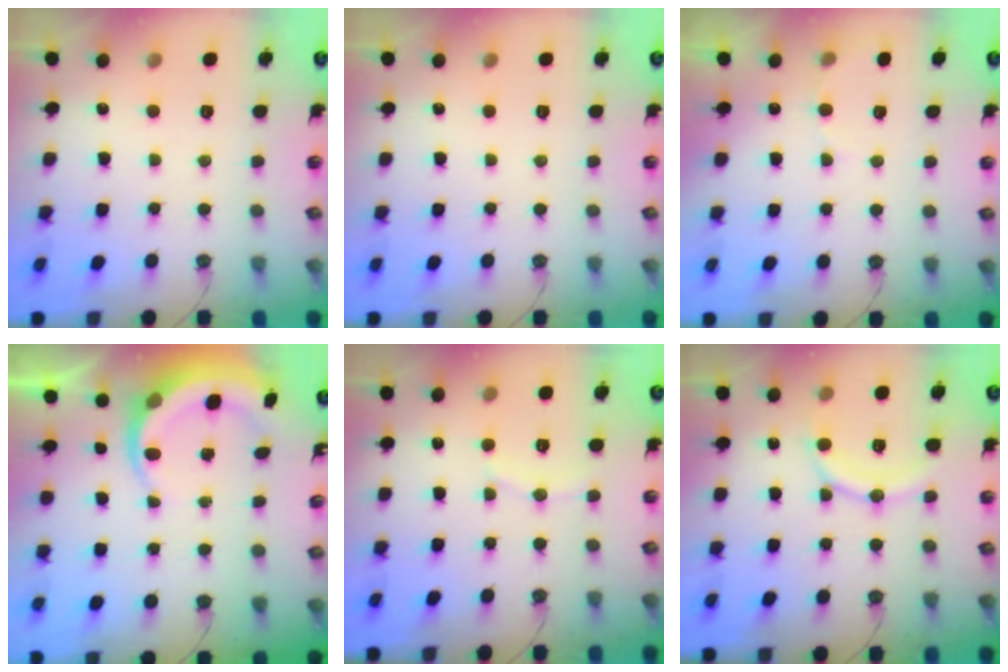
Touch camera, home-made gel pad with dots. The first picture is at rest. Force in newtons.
{"total": 0.0}
{"total": 4.4, "press": 4.3, "slide": 1.2}
{"total": 7.0, "press": 6.8, "slide": 1.8}
{"total": 4.7, "press": 4.7, "slide": 0.5}
{"total": 12.3, "press": 12.2, "slide": 1.2}